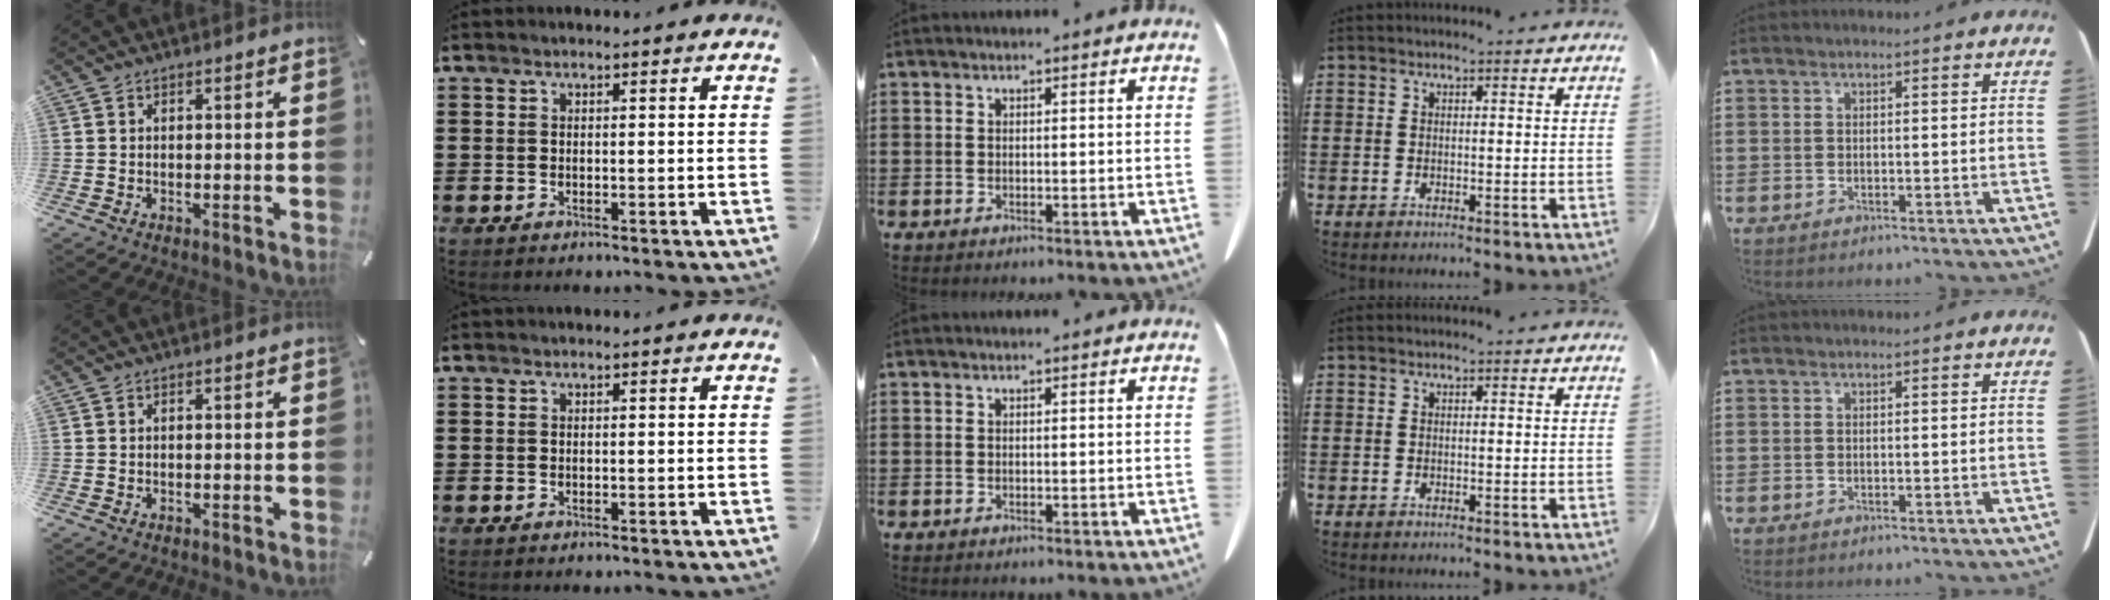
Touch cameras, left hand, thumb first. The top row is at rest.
{}